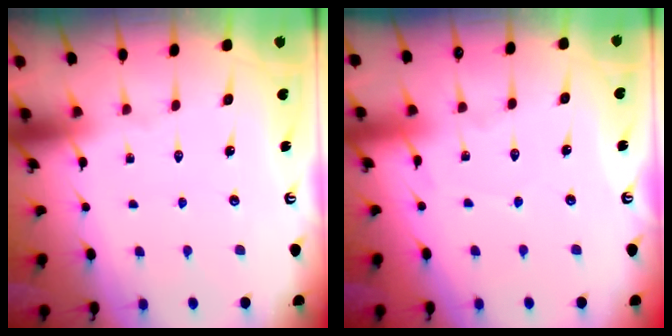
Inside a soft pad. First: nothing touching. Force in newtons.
{"total": 2.9, "press": 2.8, "slide": 0.4}